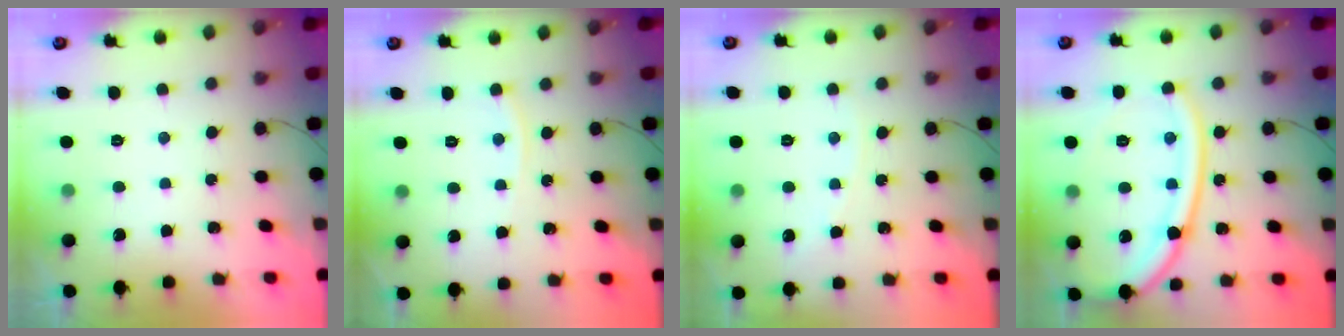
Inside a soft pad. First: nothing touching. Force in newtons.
{"total": 3.0, "press": 3.0, "slide": 0.4}
{"total": 2.8, "press": 2.8, "slide": 0.3}
{"total": 18.3, "press": 18.2, "slide": 1.8}